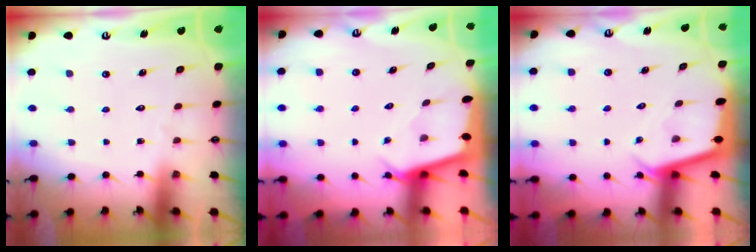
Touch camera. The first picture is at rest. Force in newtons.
{"total": 2.4, "press": 2.4, "slide": 0.3}
{"total": 2.3, "press": 2.3, "slide": 0.1}